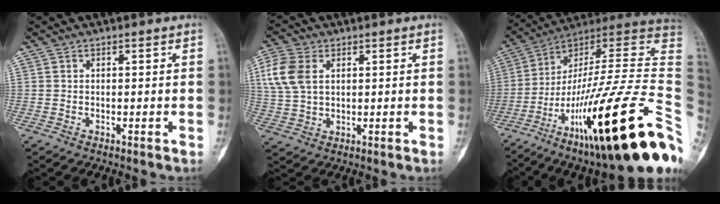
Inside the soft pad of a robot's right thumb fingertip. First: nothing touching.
{"total": 8.6, "force": [2.6, 5.6, 6.0], "torque": [-0.135, 0.003, 0.054]}
{"total": 33.7, "force": [-9.4, 5.8, 31.8], "torque": [-0.439, 0.052, -0.159]}